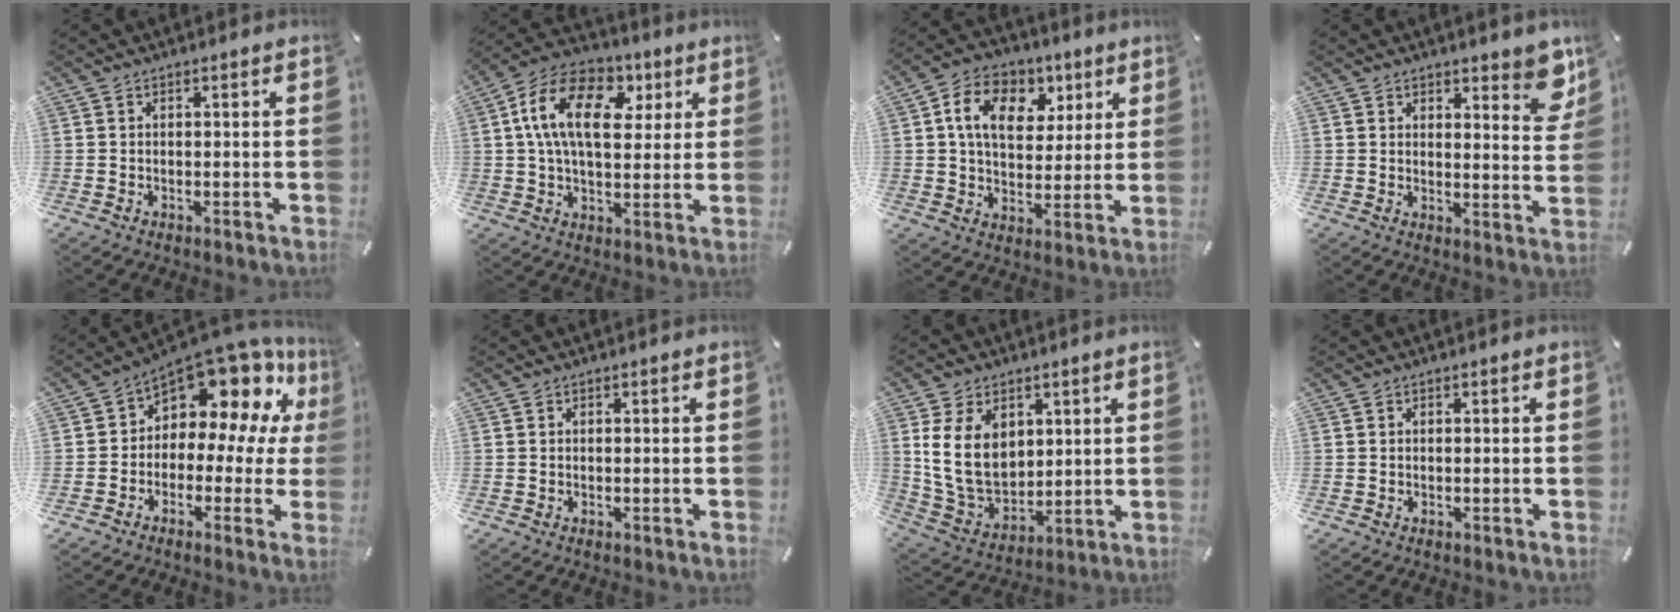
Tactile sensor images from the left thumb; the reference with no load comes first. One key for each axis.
{"total": 16.8, "fx": 4.8, "fy": 10.8, "fz": 12.0, "tx": -0.218, "ty": -0.004, "tz": 0.081}
{"total": 12.6, "fx": 5.0, "fy": 9.4, "fz": 6.7, "tx": -0.104, "ty": -0.011, "tz": 0.089}
{"total": 7.6, "fx": 5.4, "fy": 3.3, "fz": 4.2, "tx": -0.031, "ty": -0.039, "tz": 0.090}
{"total": 13.6, "fx": 8.3, "fy": 7.6, "fz": 7.6, "tx": -0.122, "ty": -0.078, "tz": 0.143}
{"total": 0.0}
{"total": 13.5, "fx": 3.8, "fy": 10.4, "fz": 7.7, "tx": -0.165, "ty": -0.014, "tz": 0.072}
{"total": 0.0}